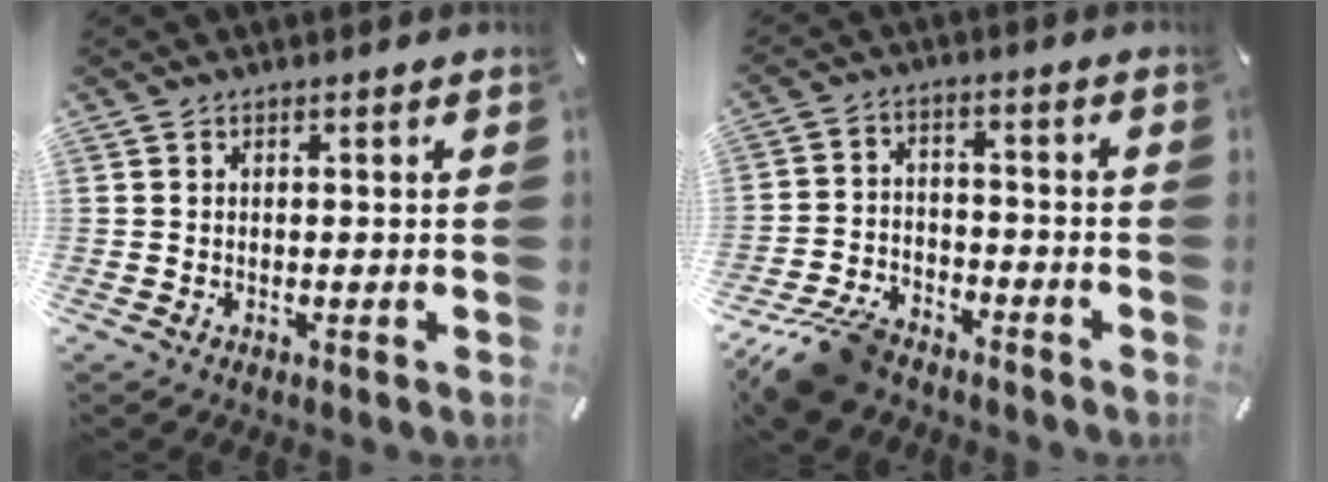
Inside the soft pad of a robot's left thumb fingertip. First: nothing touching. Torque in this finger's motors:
{"motor_torque": [0.50, 1.57, 0.17, 0.17, 0.21]}